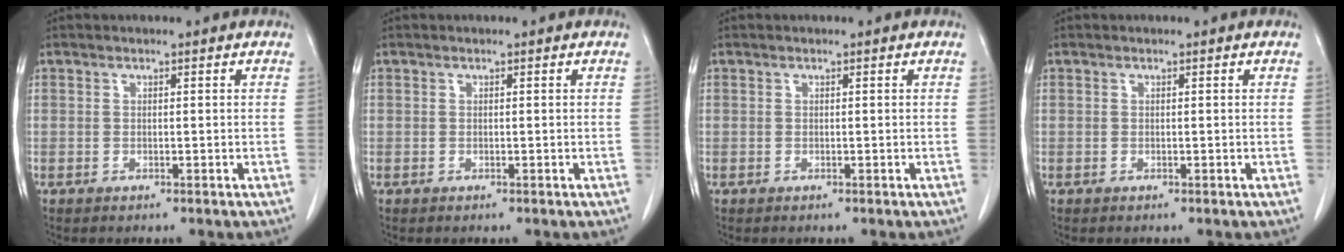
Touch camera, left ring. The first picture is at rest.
{"total": 0.0}
{"total": 0.0}
{"total": 0.0}